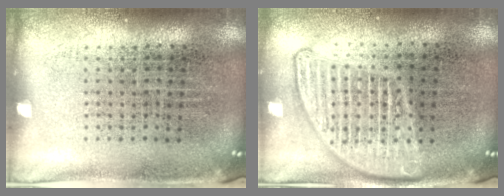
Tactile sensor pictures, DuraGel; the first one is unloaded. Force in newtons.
{"total": 3.0, "press": 3.0, "slide": 0.3}